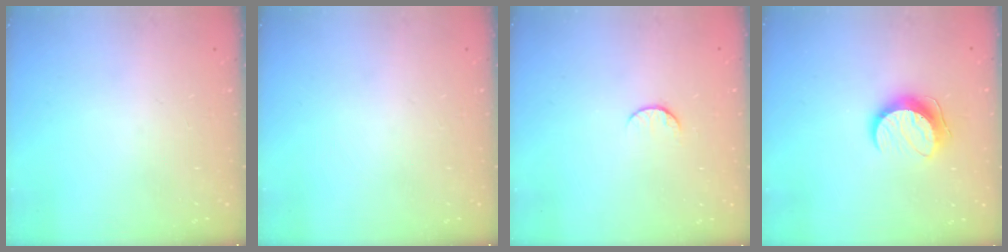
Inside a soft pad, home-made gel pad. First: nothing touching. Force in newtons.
{"total": 0.0}
{"total": 5.7, "press": 5.7, "slide": 0.5}
{"total": 9.7, "press": 9.7, "slide": 0.2}